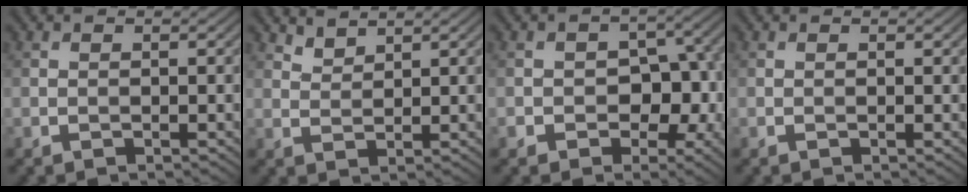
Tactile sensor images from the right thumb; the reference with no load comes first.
{"total": 2.3, "force": [2.1, 0.6, 0.7], "torque": [-0.020, -0.001, 0.048]}
{"total": 7.5, "force": [-2.5, 5.6, 4.2], "torque": [-0.054, 0.001, -0.038]}
{"total": 0.0}